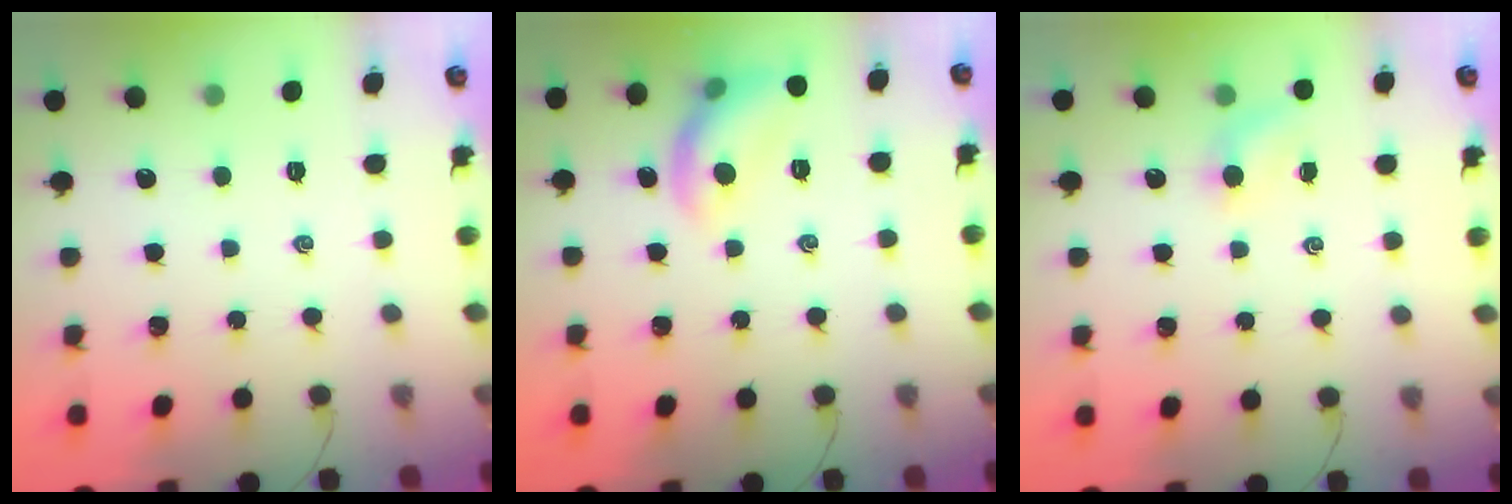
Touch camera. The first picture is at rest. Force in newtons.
{"total": 10.5, "press": 10.4, "slide": 0.5}
{"total": 3.5, "press": 3.4, "slide": 1.1}